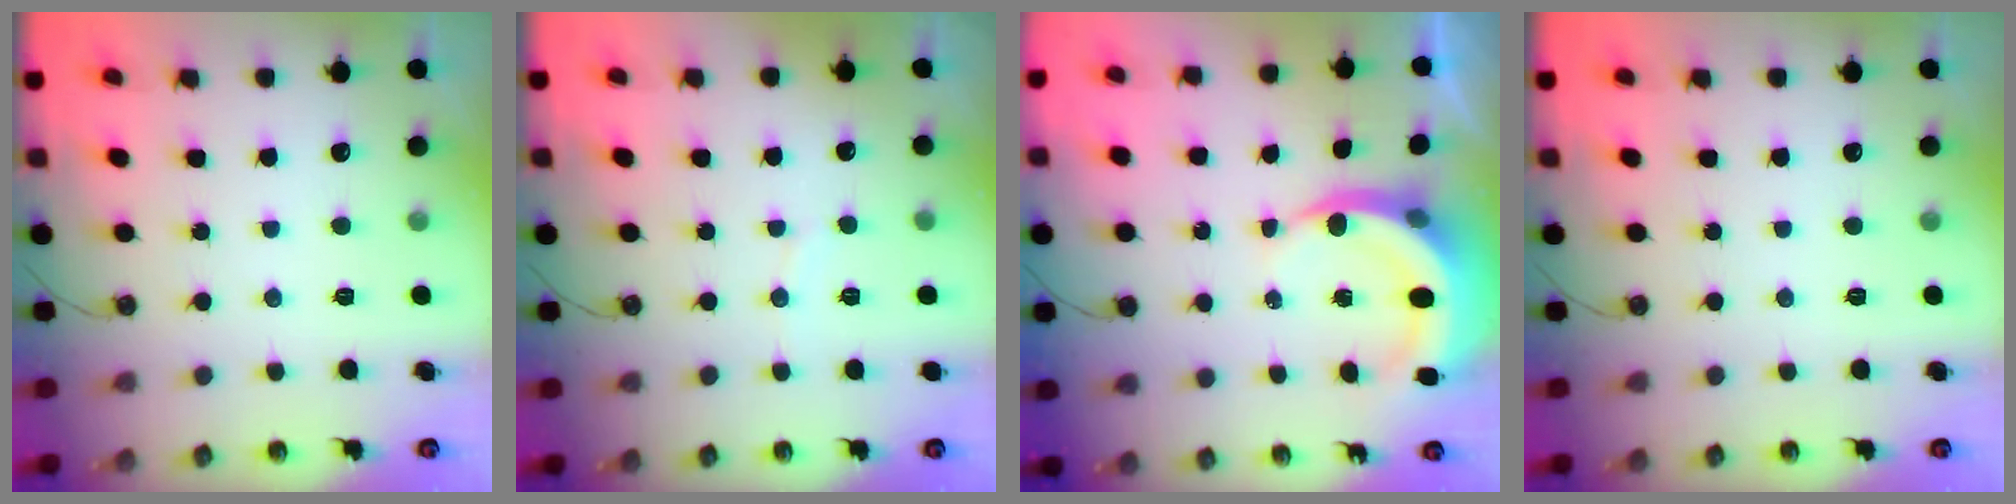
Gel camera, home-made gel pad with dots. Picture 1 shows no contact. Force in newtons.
{"total": 2.8, "press": 2.8, "slide": 0.4}
{"total": 7.8, "press": 7.7, "slide": 1.2}
{"total": 0.0}